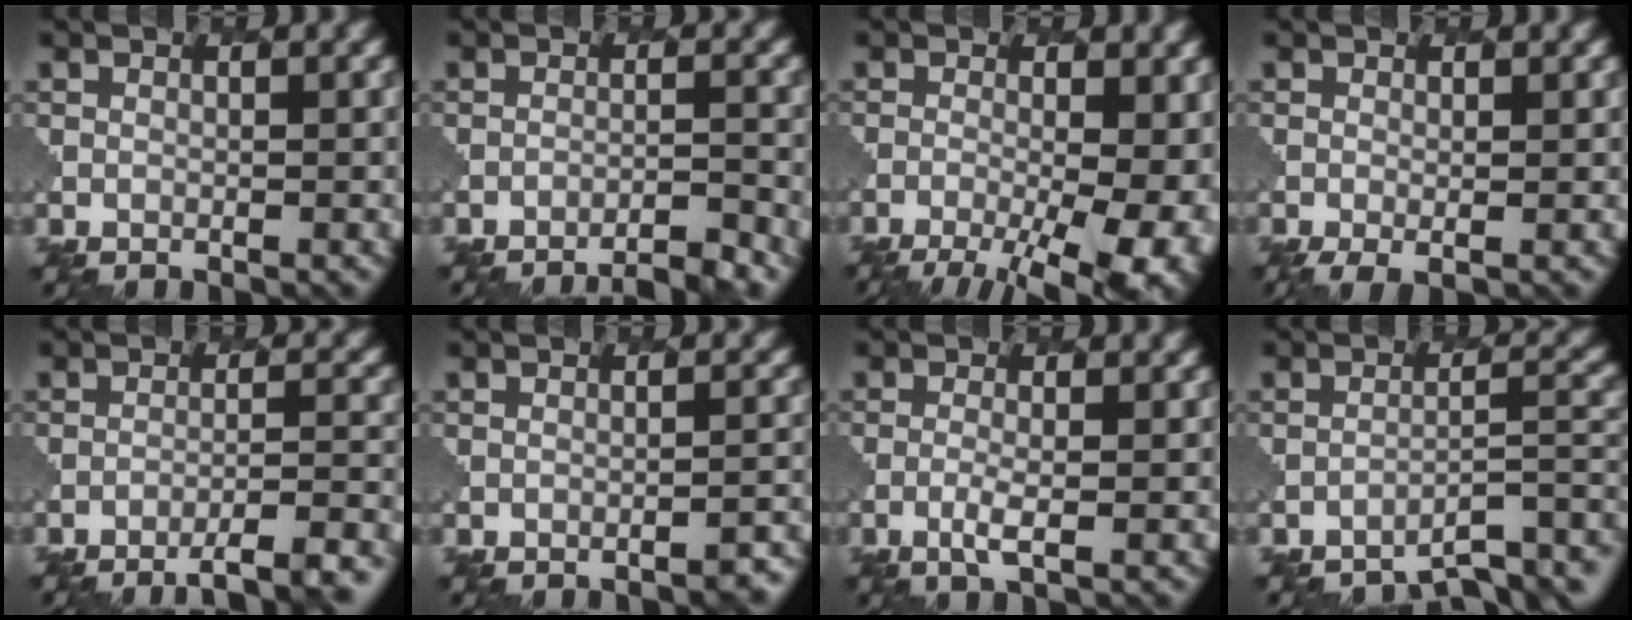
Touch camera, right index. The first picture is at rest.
{"total": 4.4, "force": [-4.1, 0.6, 1.7], "torque": [-0.014, 0.006, -0.060]}
{"total": 12.2, "force": [-4.9, 5.4, 9.8], "torque": [-0.116, -0.016, -0.058]}
{"total": 1.6, "force": [-0.5, 0.4, 1.5], "torque": [-0.029, -0.005, -0.009]}
{"total": 7.8, "force": [-6.4, 1.4, 4.3], "torque": [-0.053, 0.007, -0.078]}
{"total": 2.6, "force": [-2.2, 0.6, 1.3], "torque": [-0.006, 0.008, -0.029]}
{"total": 1.5, "force": [-0.2, 0.3, 1.5], "torque": [-0.031, -0.001, -0.010]}
{"total": 5.2, "force": [-4.2, 1.1, 3.0], "torque": [-0.036, 0.002, -0.057]}